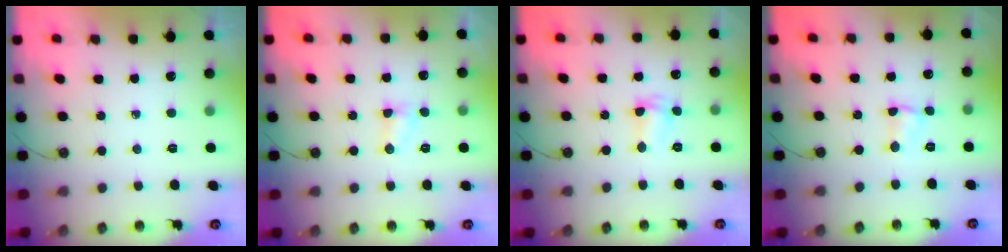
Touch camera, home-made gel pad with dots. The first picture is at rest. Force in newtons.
{"total": 3.6, "press": 3.6, "slide": 0.4}
{"total": 2.9, "press": 2.9, "slide": 0.5}
{"total": 2.2, "press": 2.2, "slide": 0.4}